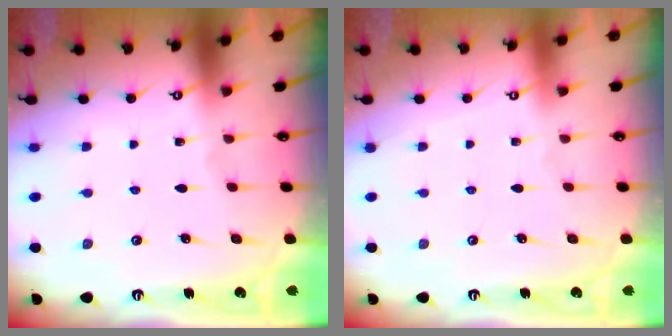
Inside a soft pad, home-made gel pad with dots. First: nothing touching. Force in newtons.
{"total": 4.0, "press": 4.0, "slide": 0.1}